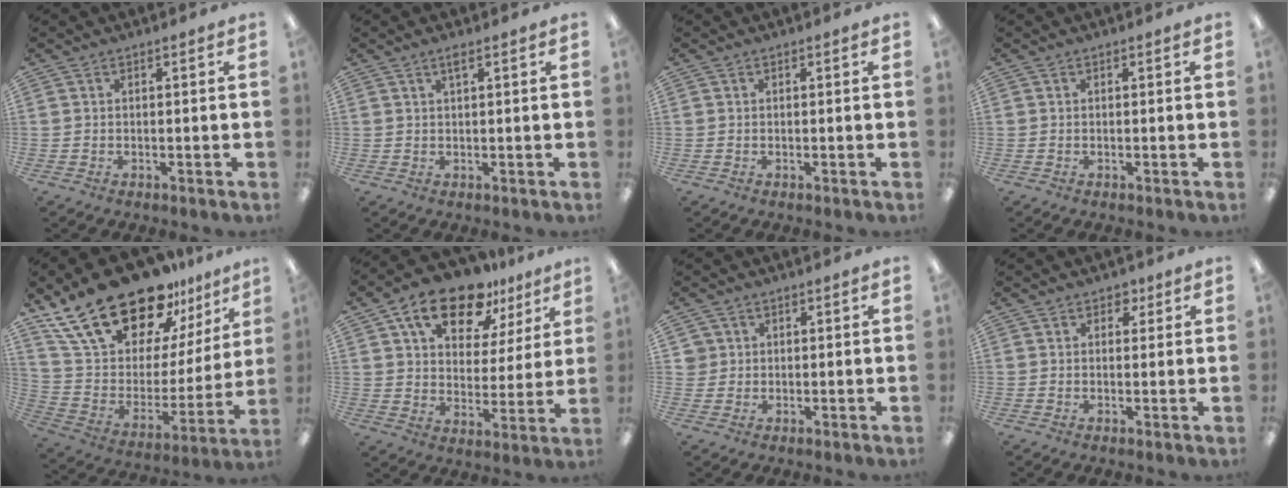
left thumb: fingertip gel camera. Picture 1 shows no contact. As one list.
[{"total": 1.8, "force": [1.3, 0.2, 1.2], "torque": [-0.028, 0.004, 0.022]}, {"total": 0.0}, {"total": 0.0}, {"total": 25.6, "force": [19.9, 11.1, 11.6], "torque": [-0.213, -0.132, 0.364]}, {"total": 15.7, "force": [10.8, 8.2, 7.8], "torque": [-0.128, -0.056, 0.191]}, {"total": 2.5, "force": [0.6, 2.4, 0.1], "torque": [0.000, 0.000, 0.009]}, {"total": 2.5, "force": [1.3, 1.9, 0.9], "torque": [-0.002, -0.001, 0.021]}]